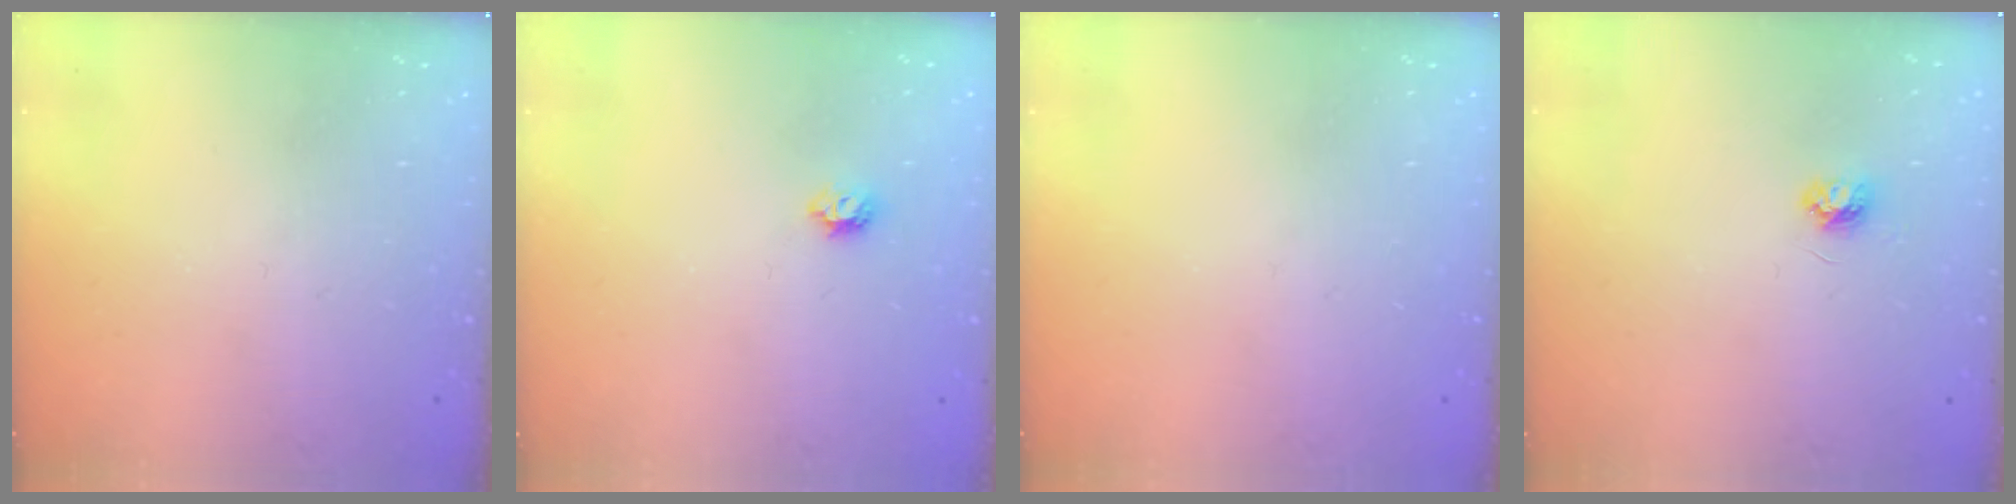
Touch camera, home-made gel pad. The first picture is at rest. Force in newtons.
{"total": 4.9, "press": 4.9, "slide": 0.8}
{"total": 0.0}
{"total": 3.9, "press": 3.9, "slide": 0.5}